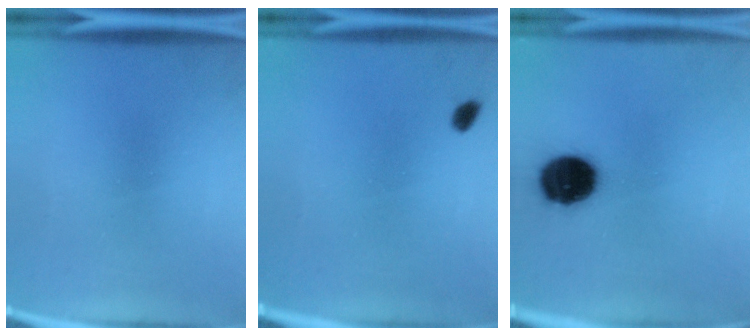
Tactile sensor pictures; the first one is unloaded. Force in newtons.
{"total": 1.3}
{"total": 14.8}